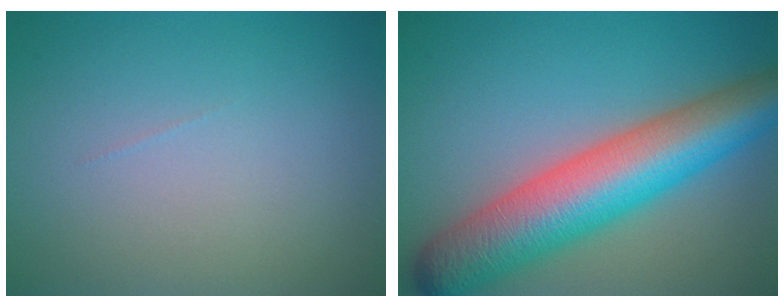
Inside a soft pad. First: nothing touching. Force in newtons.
{"total": 10.9, "press": 10.9, "slide": 0.4}